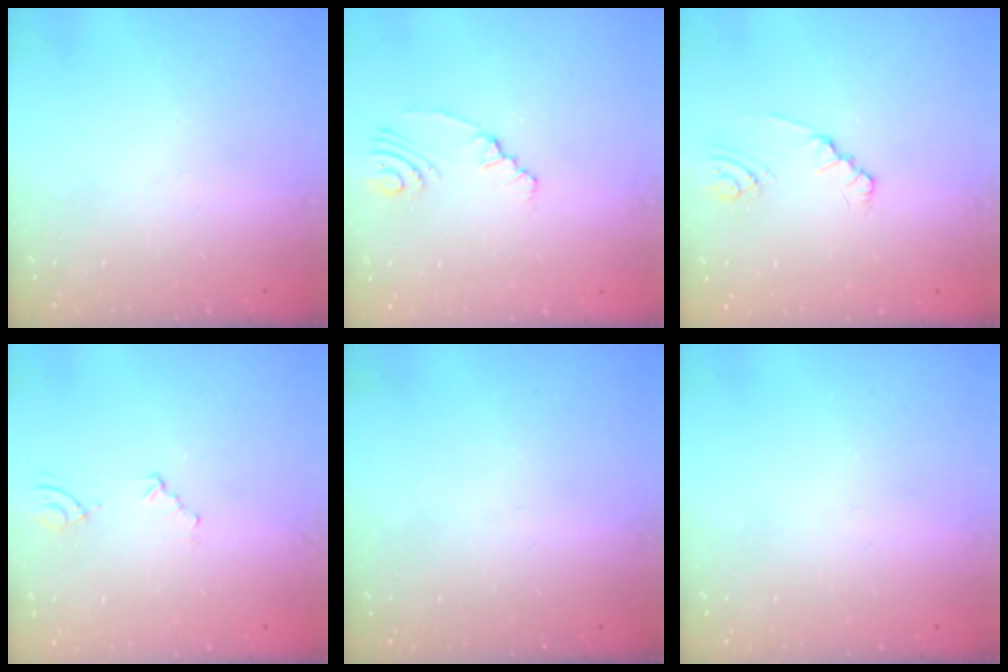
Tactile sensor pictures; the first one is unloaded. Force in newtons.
{"total": 2.8, "press": 2.3, "slide": 1.7}
{"total": 1.8, "press": 1.8, "slide": 0.2}
{"total": 5.1, "press": 4.4, "slide": 2.7}
{"total": 0.0}
{"total": 0.0}